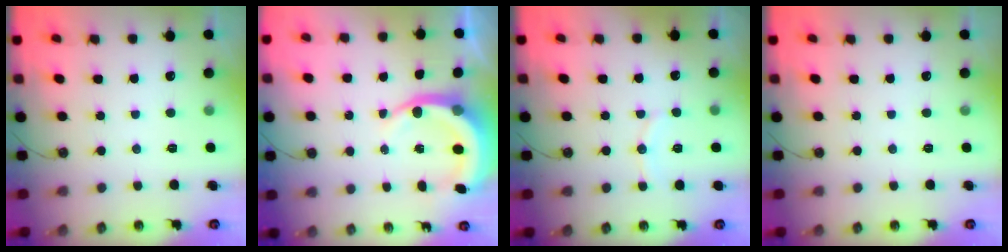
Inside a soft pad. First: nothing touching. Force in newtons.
{"total": 8.4, "press": 8.2, "slide": 1.9}
{"total": 5.8, "press": 5.3, "slide": 2.2}
{"total": 0.0}